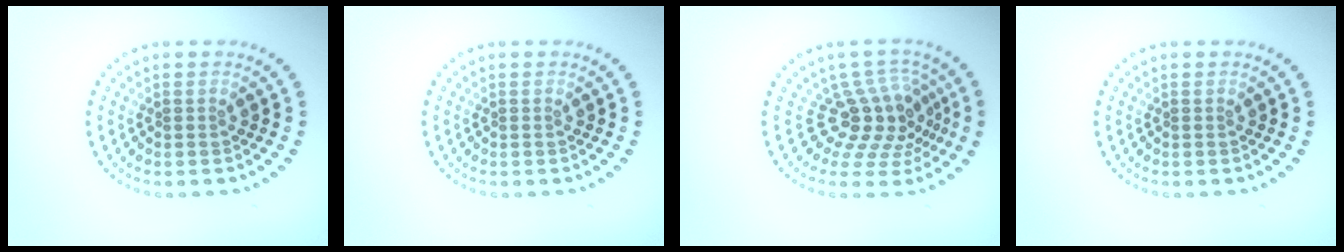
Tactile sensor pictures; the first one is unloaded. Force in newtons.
{"total": 0.0}
{"total": 4.4, "press": 3.1, "slide": 3.1}
{"total": 0.0}